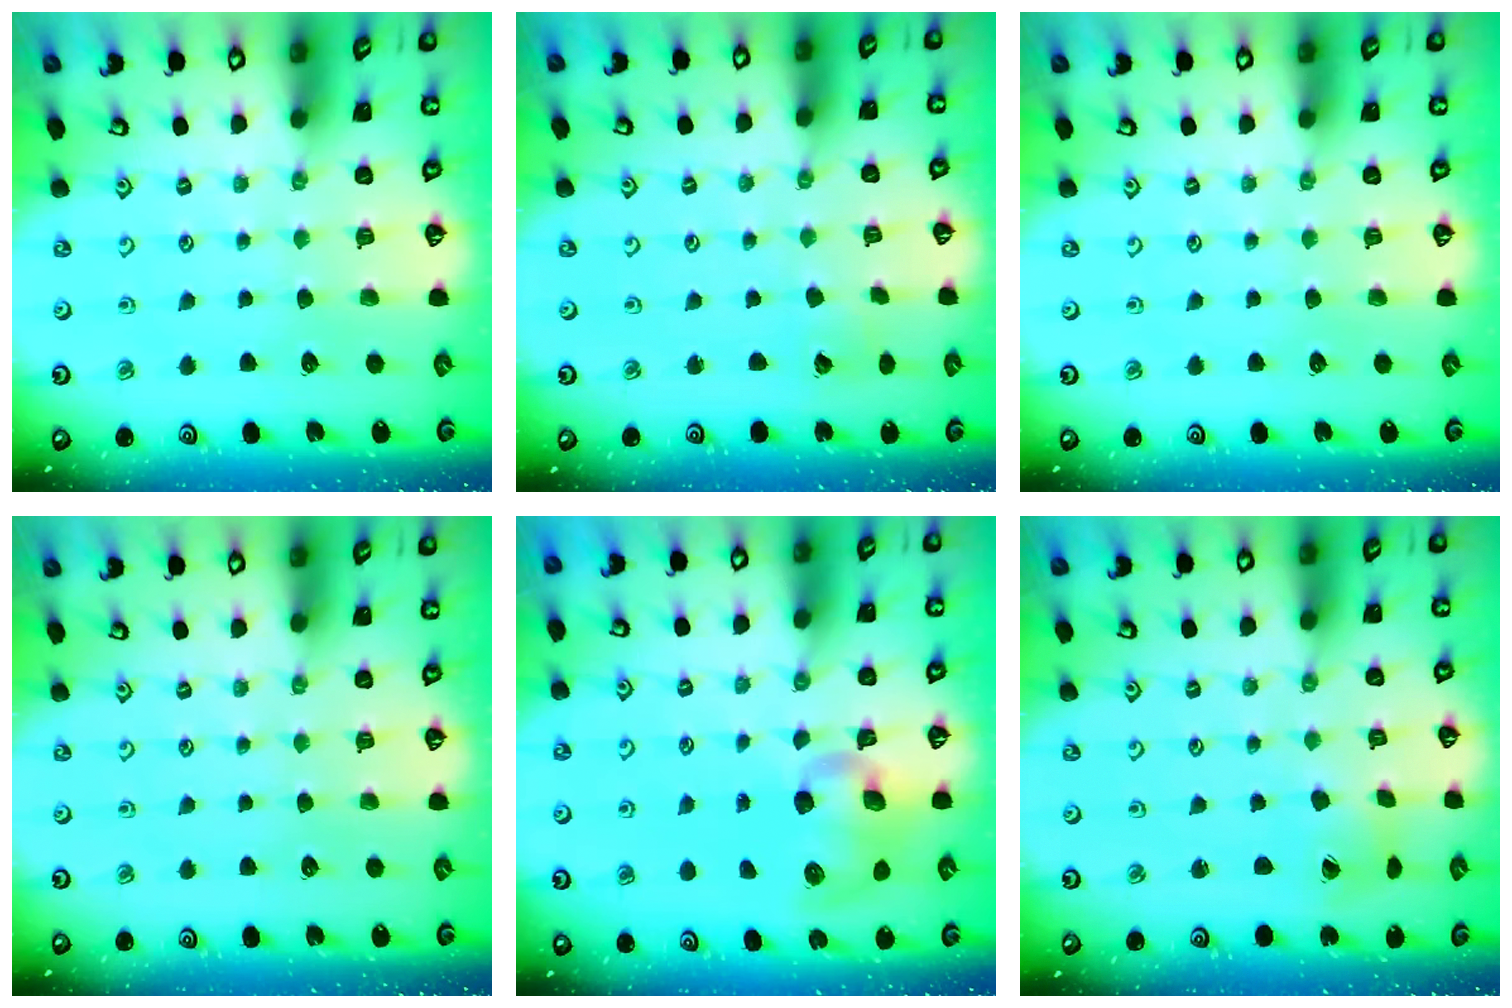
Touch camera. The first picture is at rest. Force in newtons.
{"total": 1.4, "press": 1.4, "slide": 0.1}
{"total": 0.0}
{"total": 0.0}
{"total": 10.0, "press": 9.8, "slide": 1.9}
{"total": 2.9, "press": 2.9, "slide": 0.4}